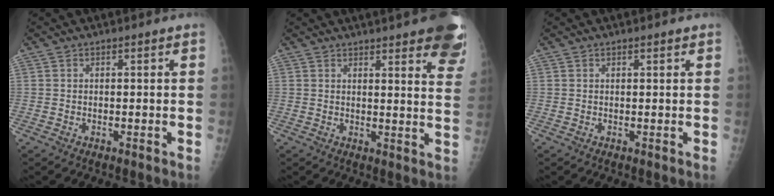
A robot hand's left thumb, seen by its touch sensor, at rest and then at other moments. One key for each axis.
{"total": 17.6, "fx": 12.1, "fy": 3.6, "fz": 12.2, "tx": -0.129, "ty": -0.042, "tz": 0.129}
{"total": 0.8, "fx": 0.5, "fy": 0.0, "fz": 0.5, "tx": -0.007, "ty": 0.000, "tz": 0.009}